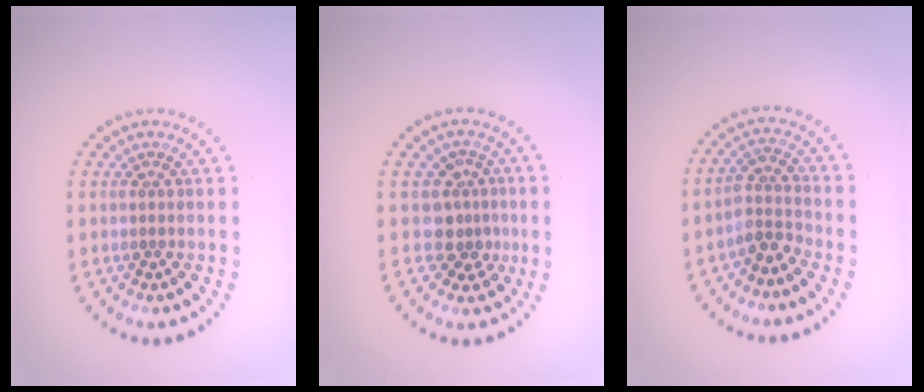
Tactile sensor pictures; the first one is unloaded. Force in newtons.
{"total": 2.9, "press": 2.2, "slide": 1.9}
{"total": 2.7, "press": 1.9, "slide": 1.8}